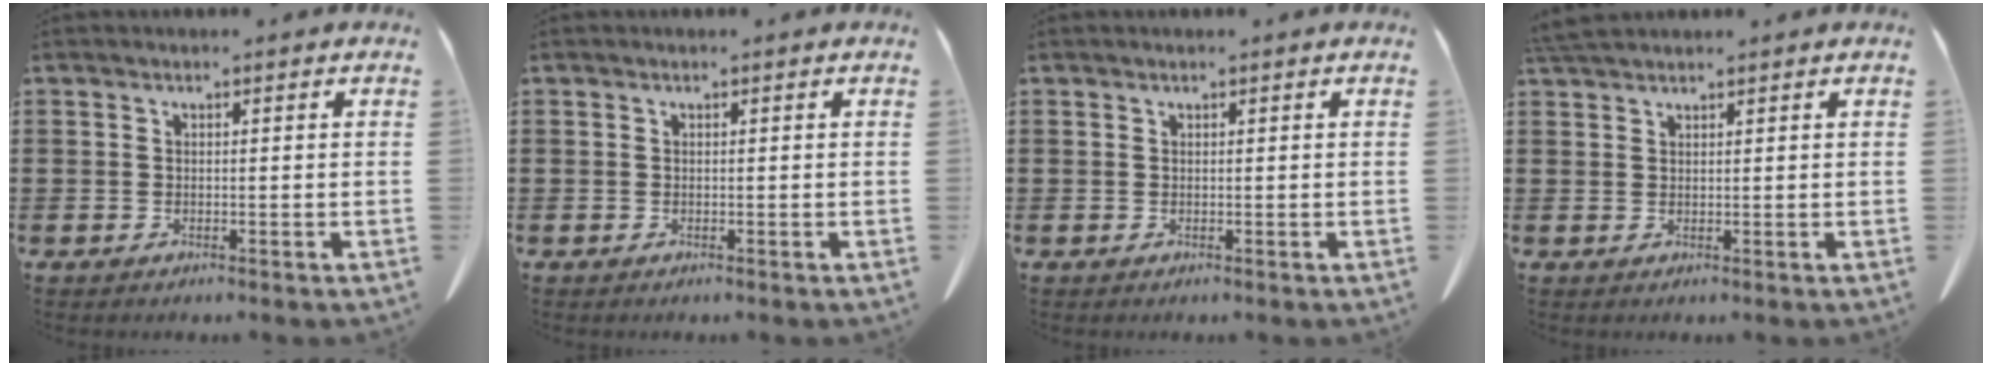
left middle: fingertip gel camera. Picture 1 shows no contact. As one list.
[{"total": 0.0}, {"total": 0.0}, {"total": 2.4, "force": [2.2, 0.2, 0.9], "torque": [-0.025, 0.001, 0.044]}]